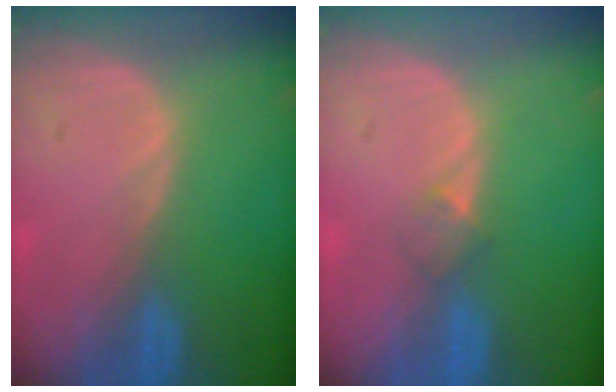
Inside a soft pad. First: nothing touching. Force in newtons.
{"total": 2.0, "press": 1.6, "slide": 1.1}